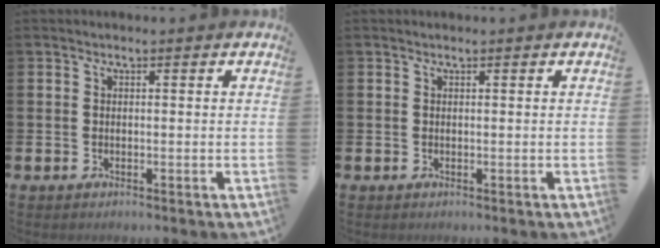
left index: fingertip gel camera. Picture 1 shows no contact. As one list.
[{"total": 0.0}]